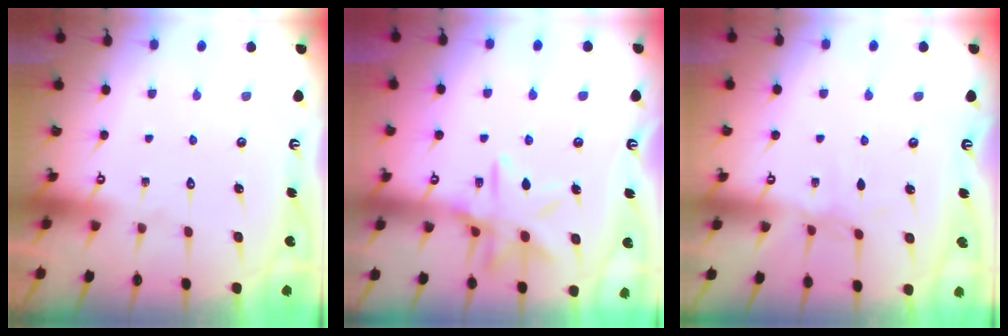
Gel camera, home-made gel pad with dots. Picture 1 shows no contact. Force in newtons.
{"total": 12.1, "press": 12.0, "slide": 0.9}
{"total": 1.7, "press": 1.6, "slide": 0.4}